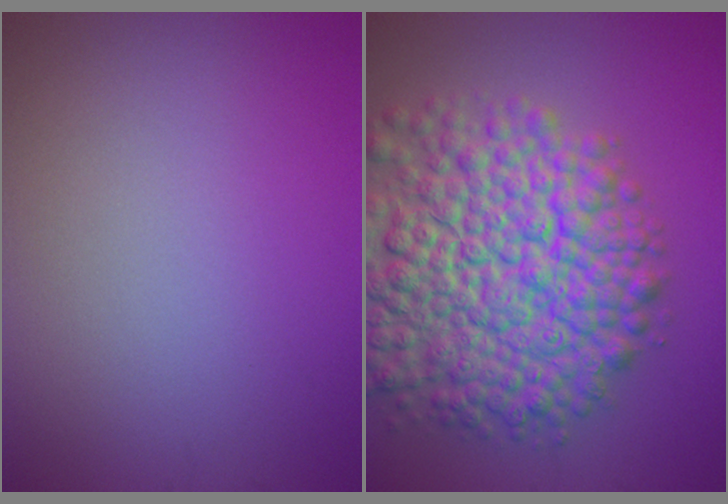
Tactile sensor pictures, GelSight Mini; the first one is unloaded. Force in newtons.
{"total": 12.4, "press": 12.4, "slide": 0.5}